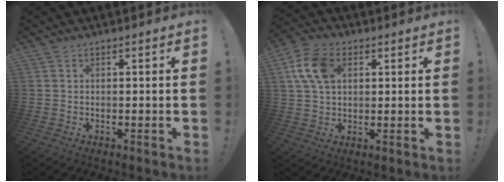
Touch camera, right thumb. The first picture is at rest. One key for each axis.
{"total": 11.6, "fx": 3.3, "fy": 7.7, "fz": 8.0, "tx": -0.154, "ty": 0.011, "tz": 0.068}